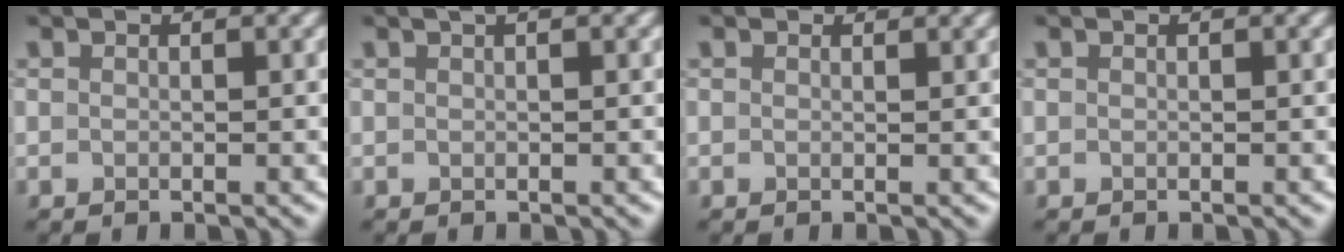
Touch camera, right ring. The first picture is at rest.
{"total": 1.1, "force": [0.7, 0.3, 0.9], "torque": [-0.013, 0.007, 0.008]}
{"total": 0.6, "force": [0.5, 0.3, 0.1], "torque": [-0.003, -0.004, 0.006]}
{"total": 0.0}